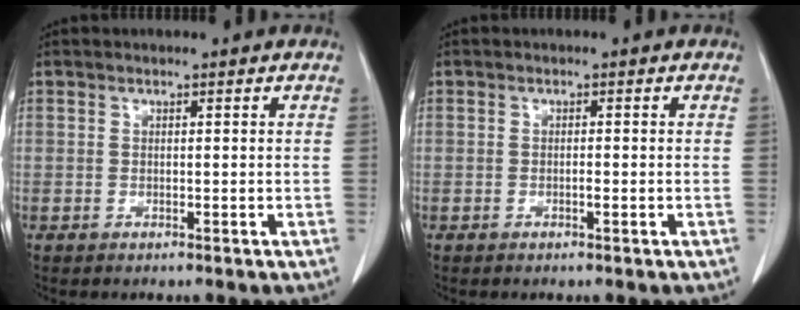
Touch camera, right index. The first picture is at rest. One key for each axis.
{"total": 0.9, "fx": -0.4, "fy": 0.1, "fz": 0.8, "tx": -0.014, "ty": 0.001, "tz": -0.004}